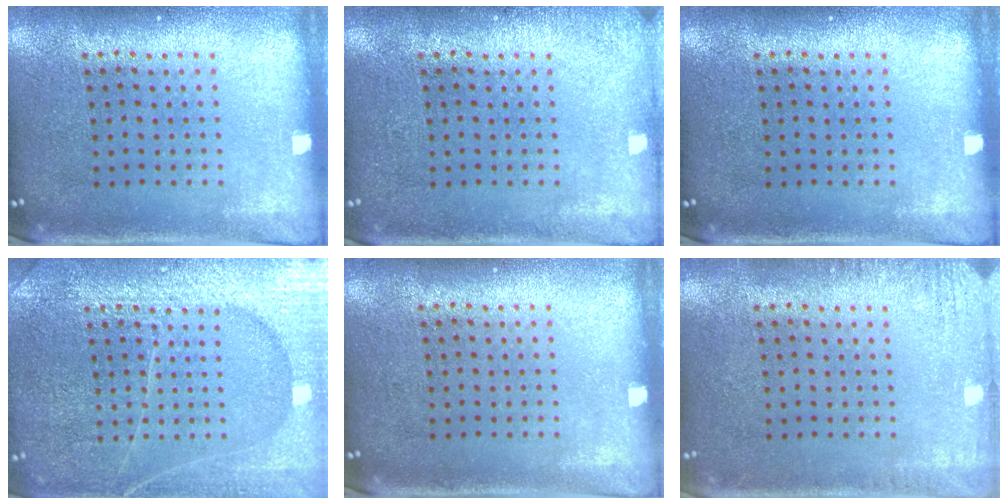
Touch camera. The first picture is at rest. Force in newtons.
{"total": 1.0, "press": 1.0, "slide": 0.3}
{"total": 0.0}
{"total": 6.7, "press": 6.6, "slide": 0.9}
{"total": 0.0}
{"total": 1.6, "press": 1.5, "slide": 0.3}